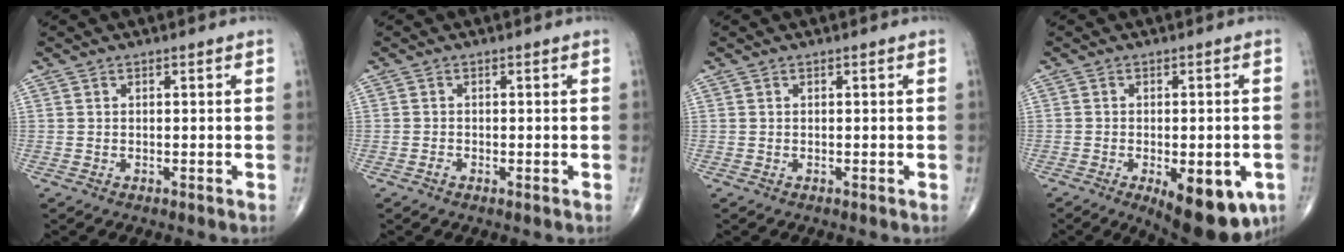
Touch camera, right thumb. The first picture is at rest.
{"total": 0.7, "force": [-0.4, 0.4, 0.5], "torque": [-0.012, 0.001, -0.010]}
{"total": 0.0}
{"total": 13.7, "force": [-5.6, 5.9, 11.1], "torque": [-0.116, 0.000, -0.064]}